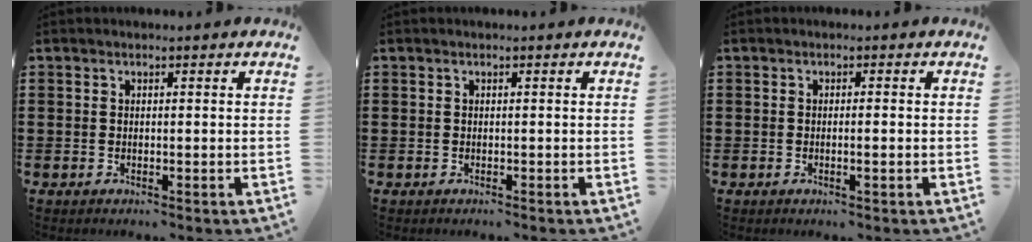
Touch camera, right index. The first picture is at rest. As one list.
[{"total": 0.0}, {"total": 1.1, "force": [-0.4, 0.0, 1.1], "torque": [-0.017, -0.003, -0.007]}]